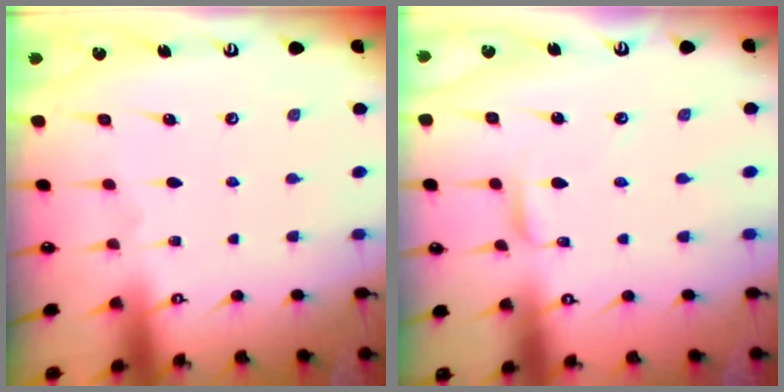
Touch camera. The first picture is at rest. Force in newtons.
{"total": 2.0, "press": 2.0, "slide": 0.2}